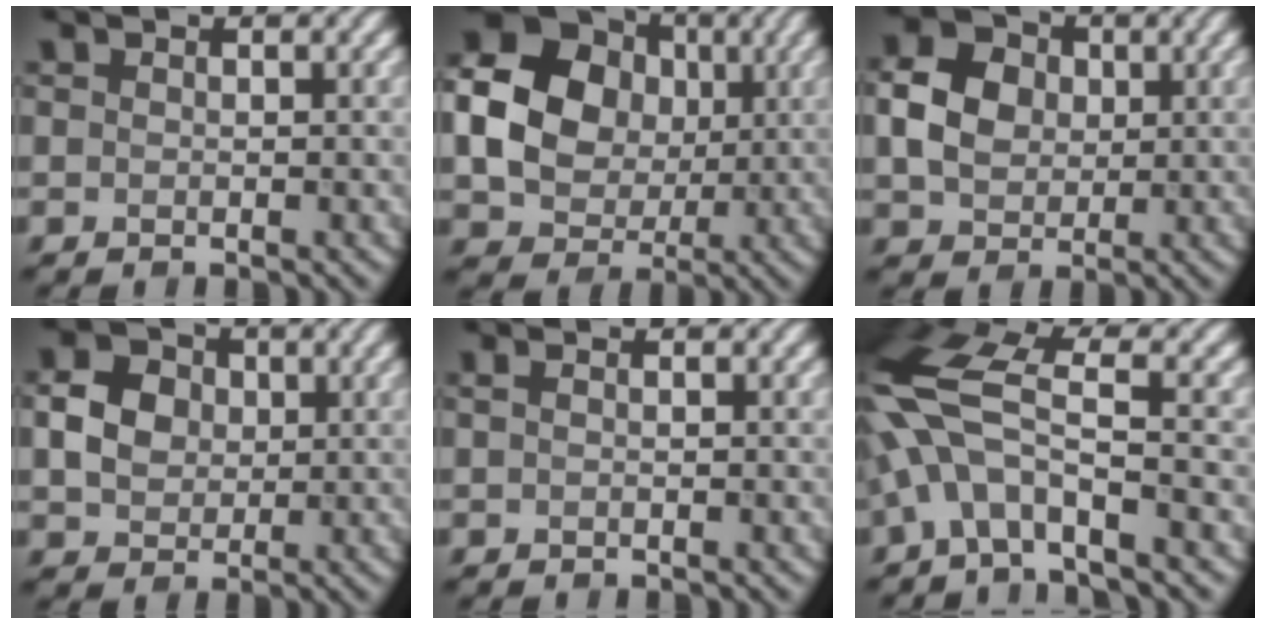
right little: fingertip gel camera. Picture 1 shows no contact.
{"total": 14.6, "force": [2.1, 12.8, 6.6], "torque": [-0.142, 0.027, 0.018]}
{"total": 4.6, "force": [0.1, 3.9, 2.5], "torque": [-0.056, 0.011, 0.002]}
{"total": 3.7, "force": [0.0, 3.2, 1.9], "torque": [-0.035, 0.009, 0.001]}
{"total": 0.6, "force": [-0.5, -0.2, 0.0], "torque": [0.000, 0.003, -0.008]}
{"total": 9.0, "force": [-1.7, 3.5, 8.1], "torque": [-0.187, 0.019, -0.051]}